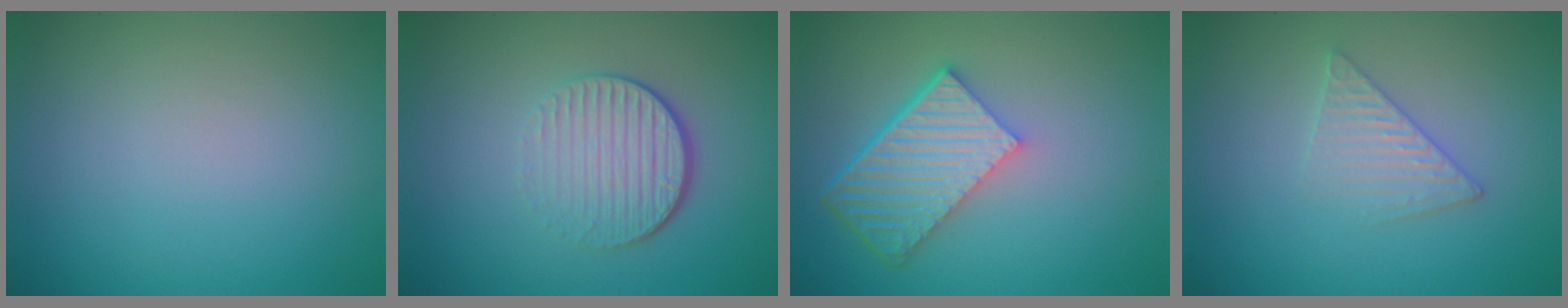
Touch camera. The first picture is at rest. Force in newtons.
{"total": 4.2, "press": 2.8, "slide": 3.1}
{"total": 6.3, "press": 4.4, "slide": 4.5}
{"total": 2.4, "press": 2.3, "slide": 0.2}